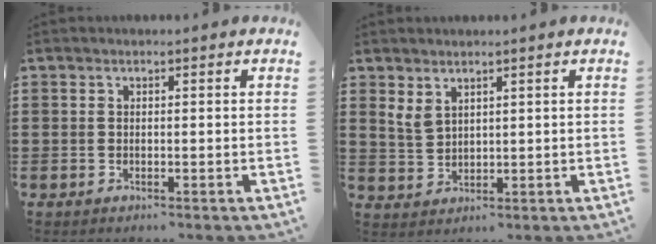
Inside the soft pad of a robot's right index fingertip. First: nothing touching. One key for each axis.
{"total": 2.8, "fx": 1.9, "fy": 1.4, "fz": 1.4, "tx": -0.032, "ty": 0.005, "tz": 0.037}